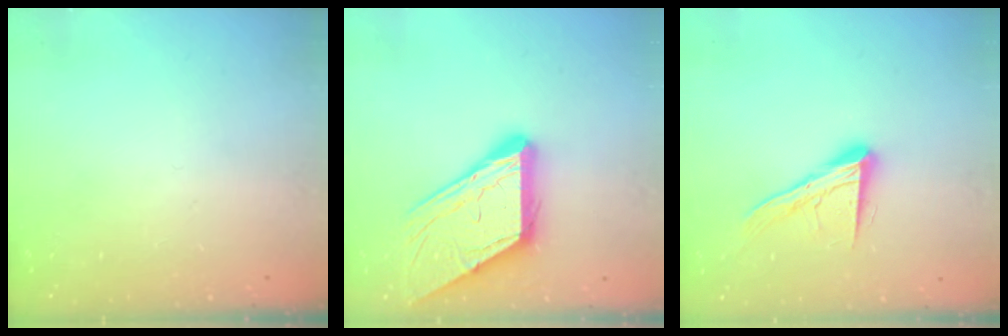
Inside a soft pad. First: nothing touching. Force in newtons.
{"total": 13.5, "press": 13.4, "slide": 1.6}
{"total": 14.2, "press": 14.1, "slide": 1.1}